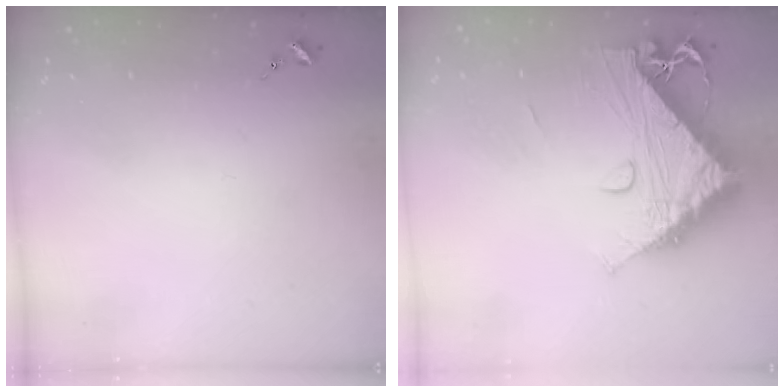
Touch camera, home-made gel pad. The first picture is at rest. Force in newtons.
{"total": 15.5, "press": 15.5, "slide": 1.5}